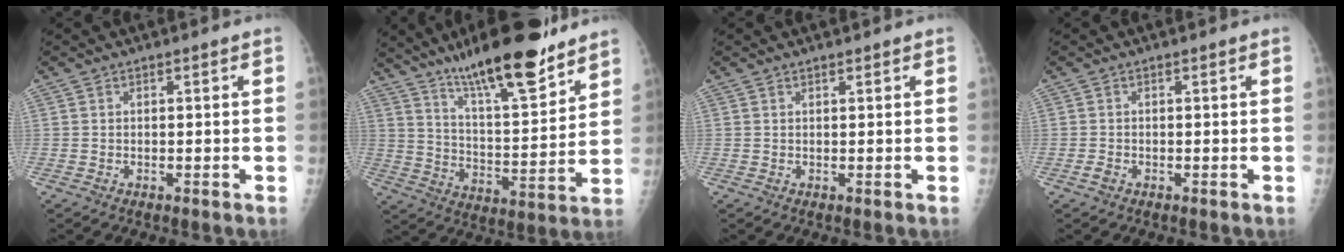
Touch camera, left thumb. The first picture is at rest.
{"total": 19.9, "force": [14.5, 4.5, 12.8], "torque": [-0.179, -0.079, 0.240]}
{"total": 0.7, "force": [0.6, 0.2, 0.3], "torque": [-0.007, -0.004, 0.009]}
{"total": 1.0, "force": [-0.3, 0.7, 0.6], "torque": [-0.010, -0.001, -0.006]}